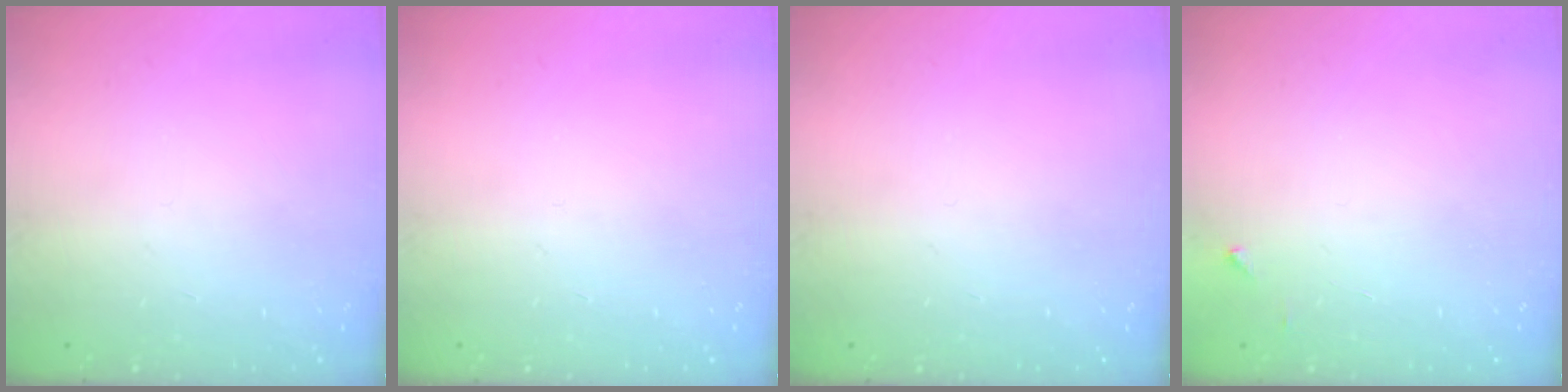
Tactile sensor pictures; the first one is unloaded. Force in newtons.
{"total": 0.0}
{"total": 0.0}
{"total": 2.0, "press": 2.0, "slide": 0.2}